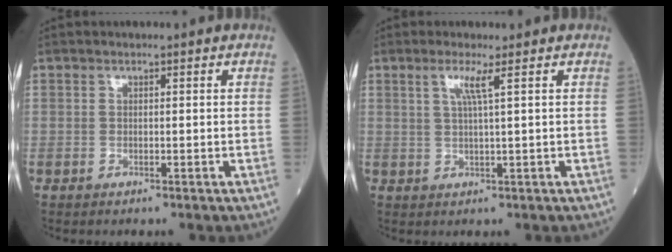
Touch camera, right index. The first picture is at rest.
{"total": 2.8, "force": [1.2, -0.7, 2.5], "torque": [-0.052, 0.000, 0.024]}